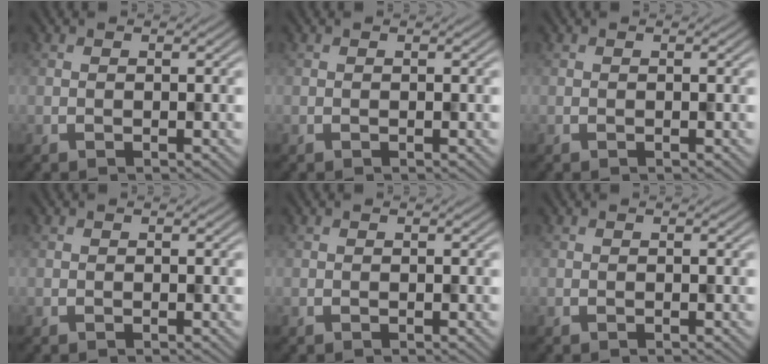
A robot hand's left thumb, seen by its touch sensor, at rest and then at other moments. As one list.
[{"total": 0.0}, {"total": 0.0}, {"total": 0.0}, {"total": 0.0}, {"total": 0.0}]